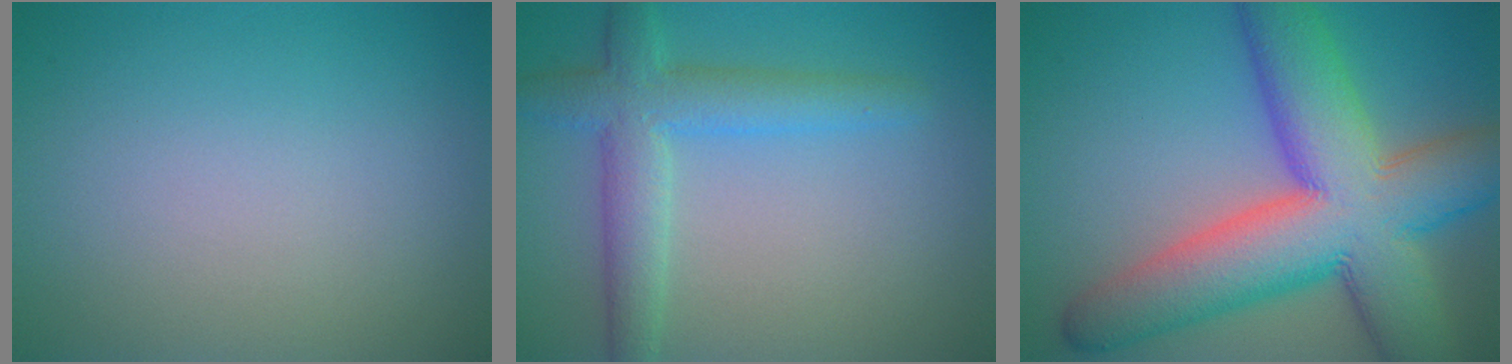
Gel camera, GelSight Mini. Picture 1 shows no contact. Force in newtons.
{"total": 4.8, "press": 4.8, "slide": 0.4}
{"total": 14.0, "press": 14.0, "slide": 0.5}